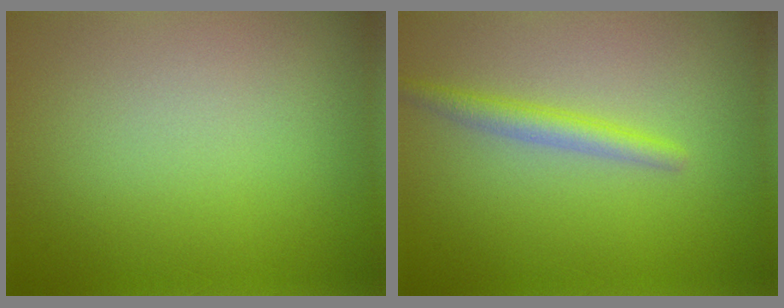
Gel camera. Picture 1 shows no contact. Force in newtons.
{"total": 2.1, "press": 2.1, "slide": 0.1}